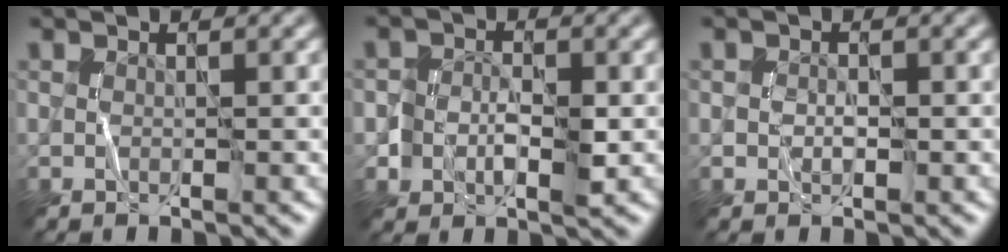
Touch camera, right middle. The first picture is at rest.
{"total": 2.3, "force": [-0.5, 1.9, 1.2], "torque": [-0.012, 0.001, -0.012]}
{"total": 0.6, "force": [-0.1, 0.6, 0.1], "torque": [0.003, 0.006, -0.005]}